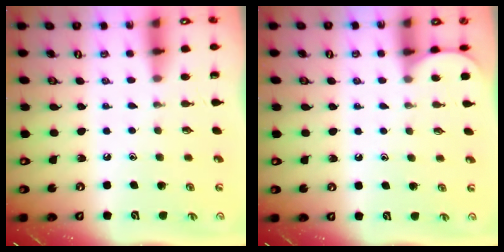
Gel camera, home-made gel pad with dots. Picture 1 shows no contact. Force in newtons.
{"total": 0.9, "press": 0.9, "slide": 0.2}